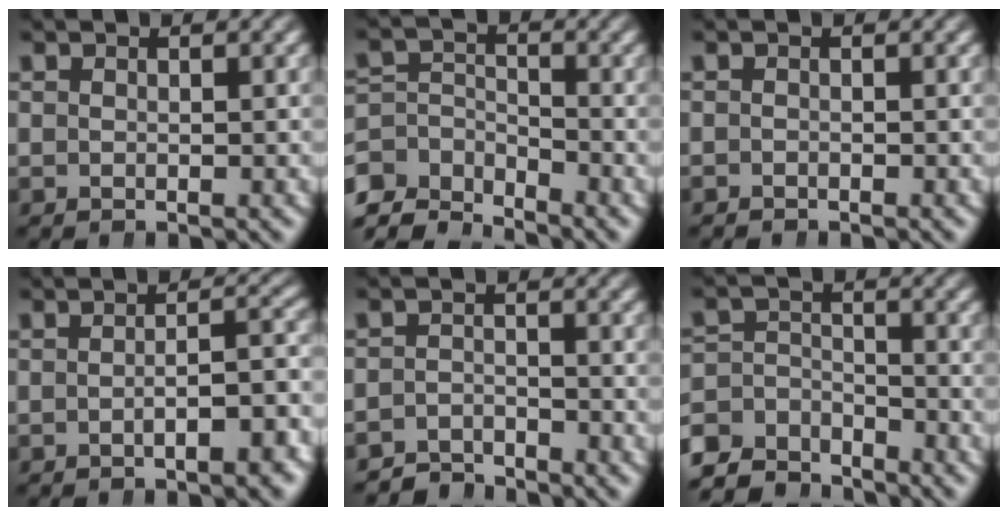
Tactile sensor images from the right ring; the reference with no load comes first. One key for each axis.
{"total": 5.7, "fx": -3.5, "fy": 3.7, "fz": 2.5, "tx": -0.068, "ty": -0.042, "tz": -0.047}
{"total": 0.7, "fx": -0.7, "fy": -0.1, "fz": -0.2, "tx": 0.003, "ty": -0.010, "tz": -0.008}
{"total": 4.2, "fx": -2.5, "fy": 1.0, "fz": 3.3, "tx": -0.040, "ty": -0.002, "tz": -0.037}
{"total": 3.4, "fx": -3.3, "fy": 0.7, "fz": -0.1, "tx": 0.006, "ty": -0.013, "tz": -0.059}
{"total": 6.5, "fx": -4.9, "fy": 3.6, "fz": 2.3, "tx": -0.052, "ty": -0.031, "tz": -0.073}